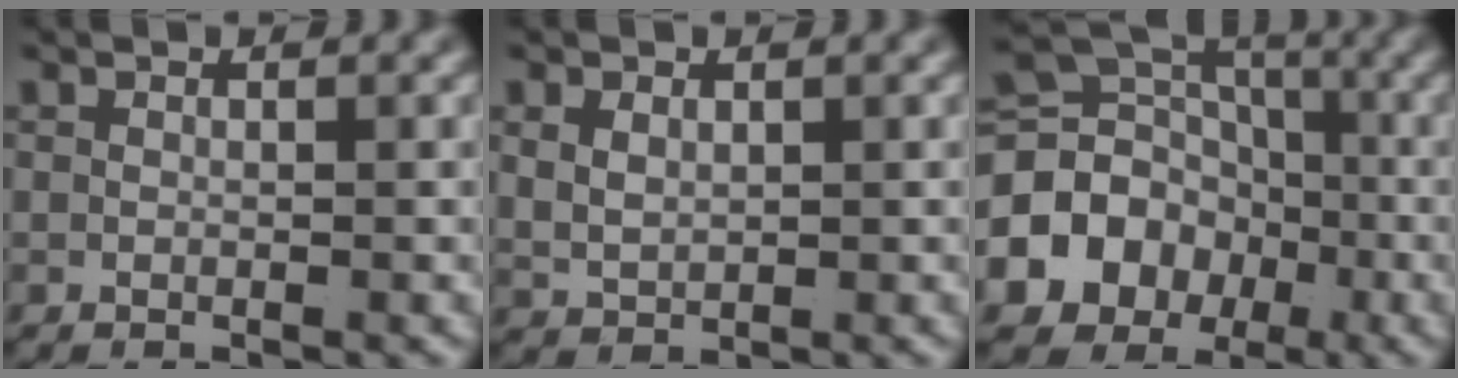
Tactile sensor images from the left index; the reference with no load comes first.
{"total": 2.3, "force": [0.8, 1.8, 1.3], "torque": [-0.037, -0.011, 0.029]}
{"total": 16.5, "force": [-2.9, 14.5, 7.4], "torque": [-0.152, -0.056, -0.045]}